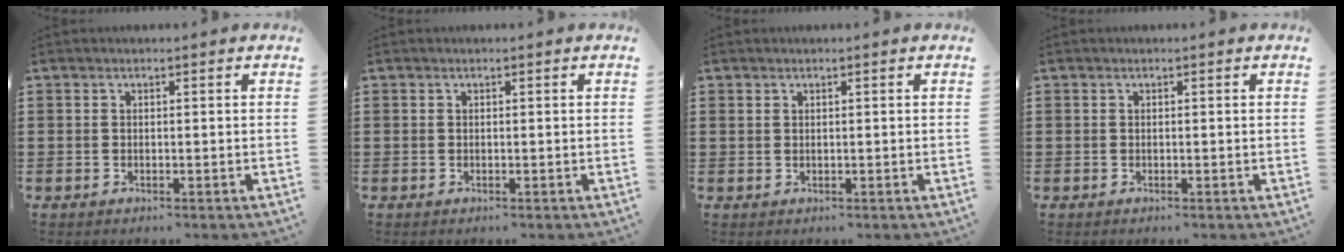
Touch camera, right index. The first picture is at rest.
{"total": 0.0}
{"total": 0.6, "force": [0.5, 0.4, 0.2], "torque": [-0.006, 0.002, 0.009]}
{"total": 0.0}